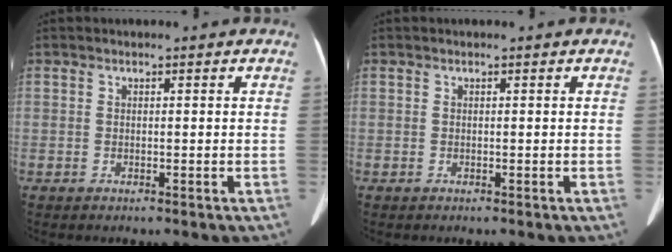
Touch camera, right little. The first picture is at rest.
{"total": 0.0}